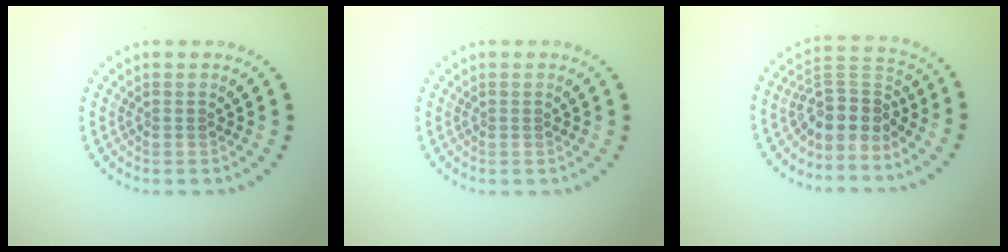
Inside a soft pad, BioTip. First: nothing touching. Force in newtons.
{"total": 0.0}
{"total": 3.9, "press": 3.0, "slide": 2.5}